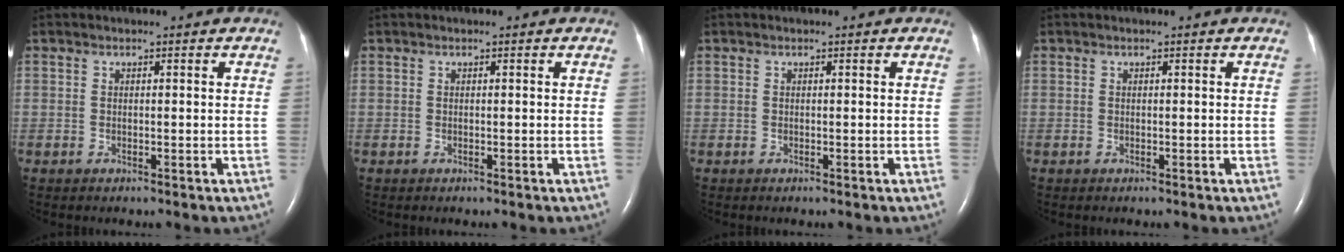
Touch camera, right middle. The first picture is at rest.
{"total": 0.0}
{"total": 0.0}
{"total": 0.0}